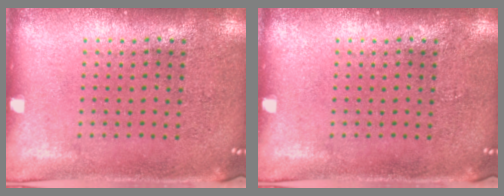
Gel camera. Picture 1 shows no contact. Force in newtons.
{"total": 0.0}